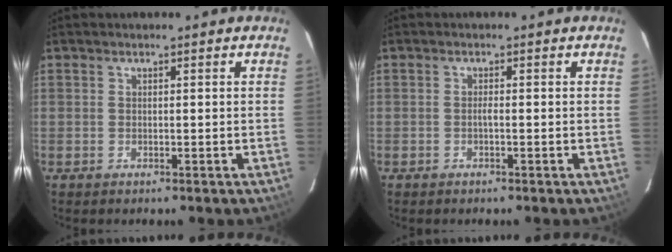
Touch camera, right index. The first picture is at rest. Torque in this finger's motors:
{"motor_torque": [0.32, 0.01, 0.16, 0.03]}